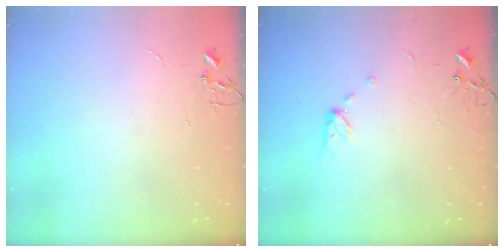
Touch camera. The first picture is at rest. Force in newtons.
{"total": 5.9, "press": 5.9, "slide": 0.7}